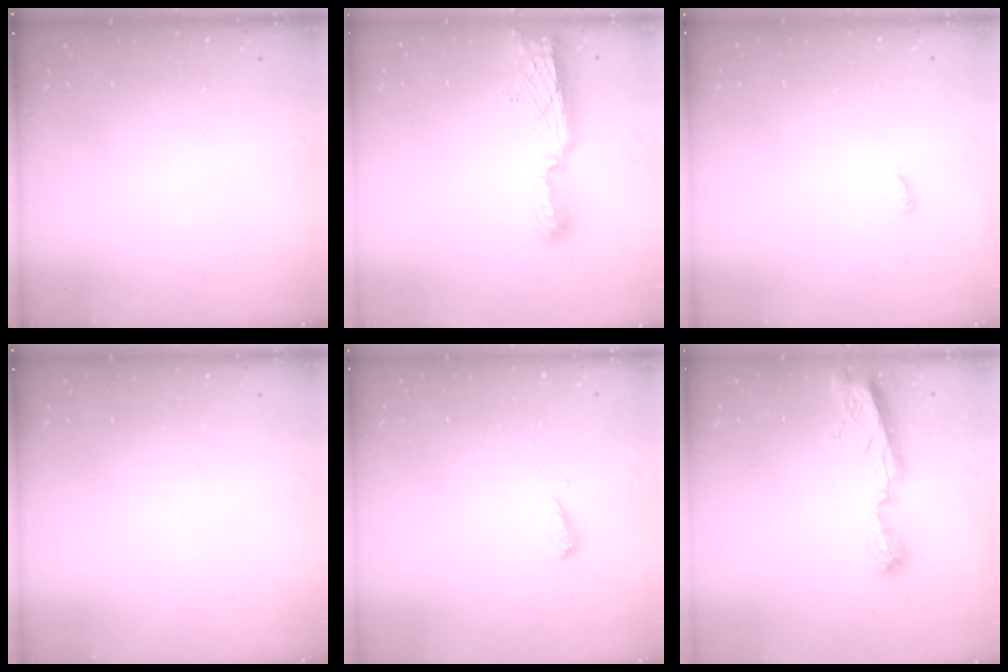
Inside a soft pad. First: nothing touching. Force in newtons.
{"total": 11.5, "press": 10.3, "slide": 5.0}
{"total": 3.5, "press": 3.4, "slide": 0.6}
{"total": 0.0}
{"total": 3.1, "press": 3.1, "slide": 0.2}
{"total": 9.1, "press": 9.1, "slide": 0.6}